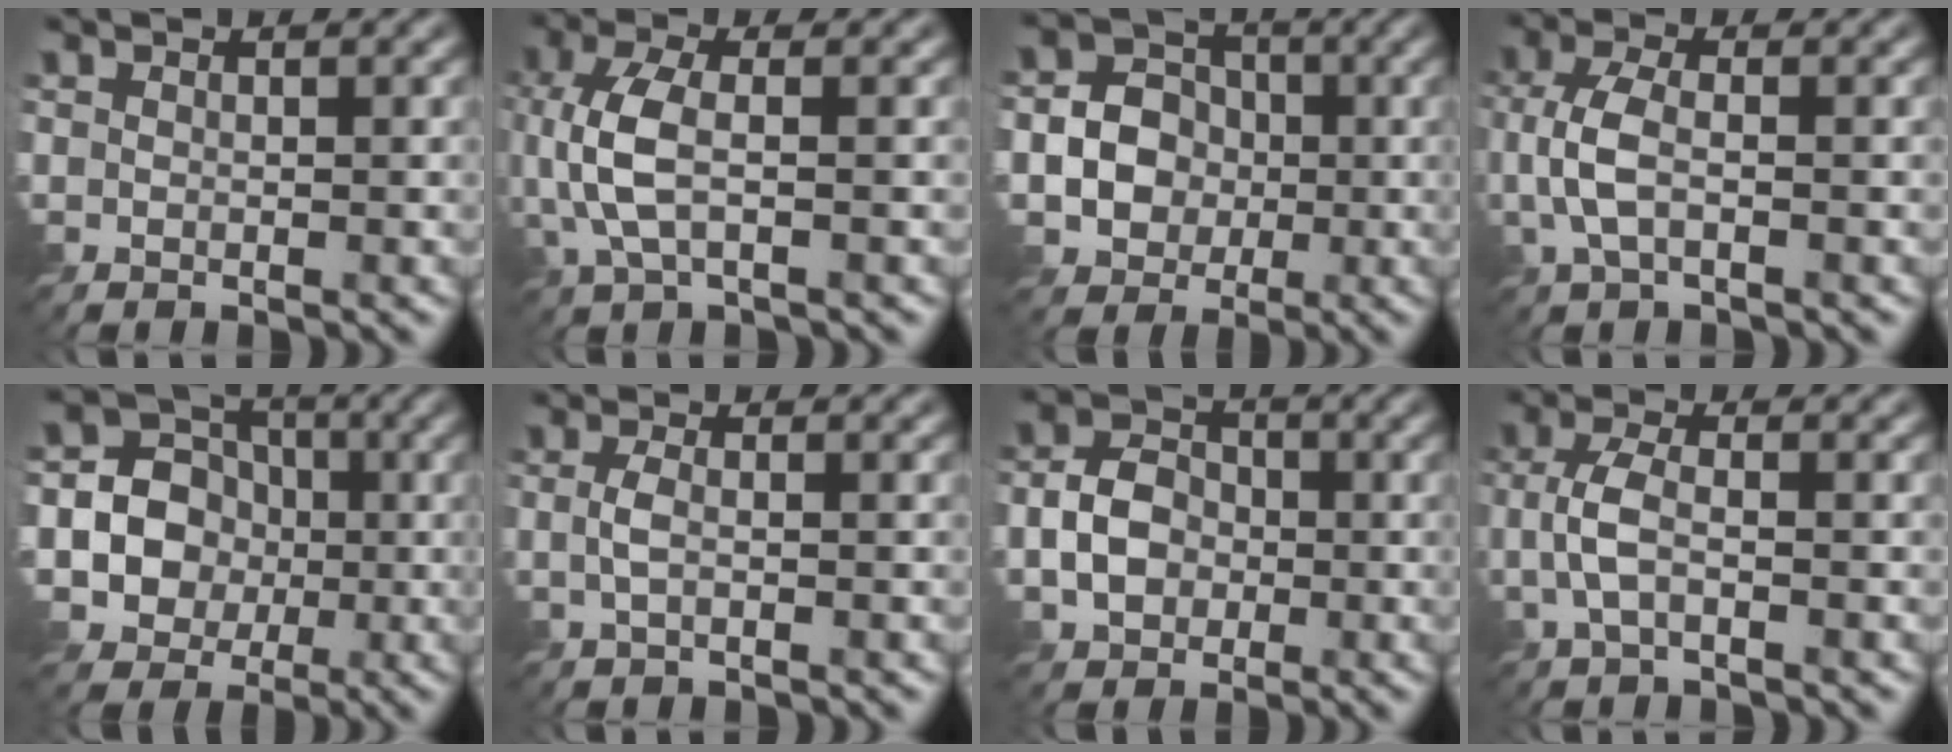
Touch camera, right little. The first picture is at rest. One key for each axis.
{"total": 5.1, "fx": -0.5, "fy": 2.4, "fz": 4.5, "tx": -0.116, "ty": -0.001, "tz": -0.011}
{"total": 5.1, "fx": -1.0, "fy": 4.5, "fz": 2.2, "tx": -0.024, "ty": 0.004, "tz": -0.035}
{"total": 3.8, "fx": -0.8, "fy": 1.7, "fz": 3.3, "tx": -0.082, "ty": 0.002, "tz": -0.022}
{"total": 8.2, "fx": -1.4, "fy": 7.6, "fz": 2.8, "tx": -0.056, "ty": 0.013, "tz": -0.048}
{"total": 1.5, "fx": -0.5, "fy": 0.4, "fz": 1.3, "tx": -0.029, "ty": 0.001, "tz": -0.014}
{"total": 4.2, "fx": -1.3, "fy": 3.3, "fz": 2.2, "tx": -0.037, "ty": 0.005, "tz": -0.029}
{"total": 3.1, "fx": -0.8, "fy": 1.2, "fz": 2.7, "tx": -0.064, "ty": 0.002, "tz": -0.021}